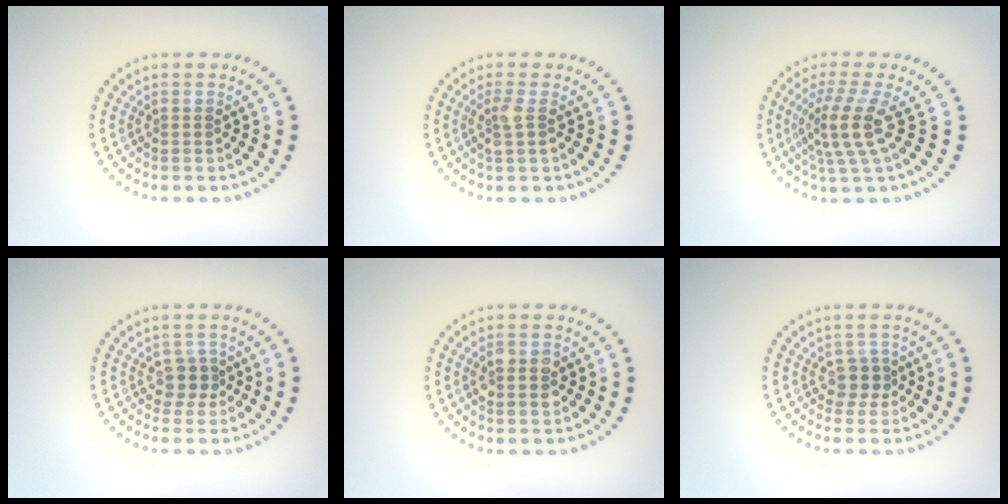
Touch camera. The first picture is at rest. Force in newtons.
{"total": 1.7, "press": 1.4, "slide": 0.8}
{"total": 3.8, "press": 2.9, "slide": 2.4}
{"total": 1.9, "press": 1.5, "slide": 1.1}
{"total": 2.6, "press": 2.6, "slide": 0.2}
{"total": 1.9, "press": 1.5, "slide": 1.1}